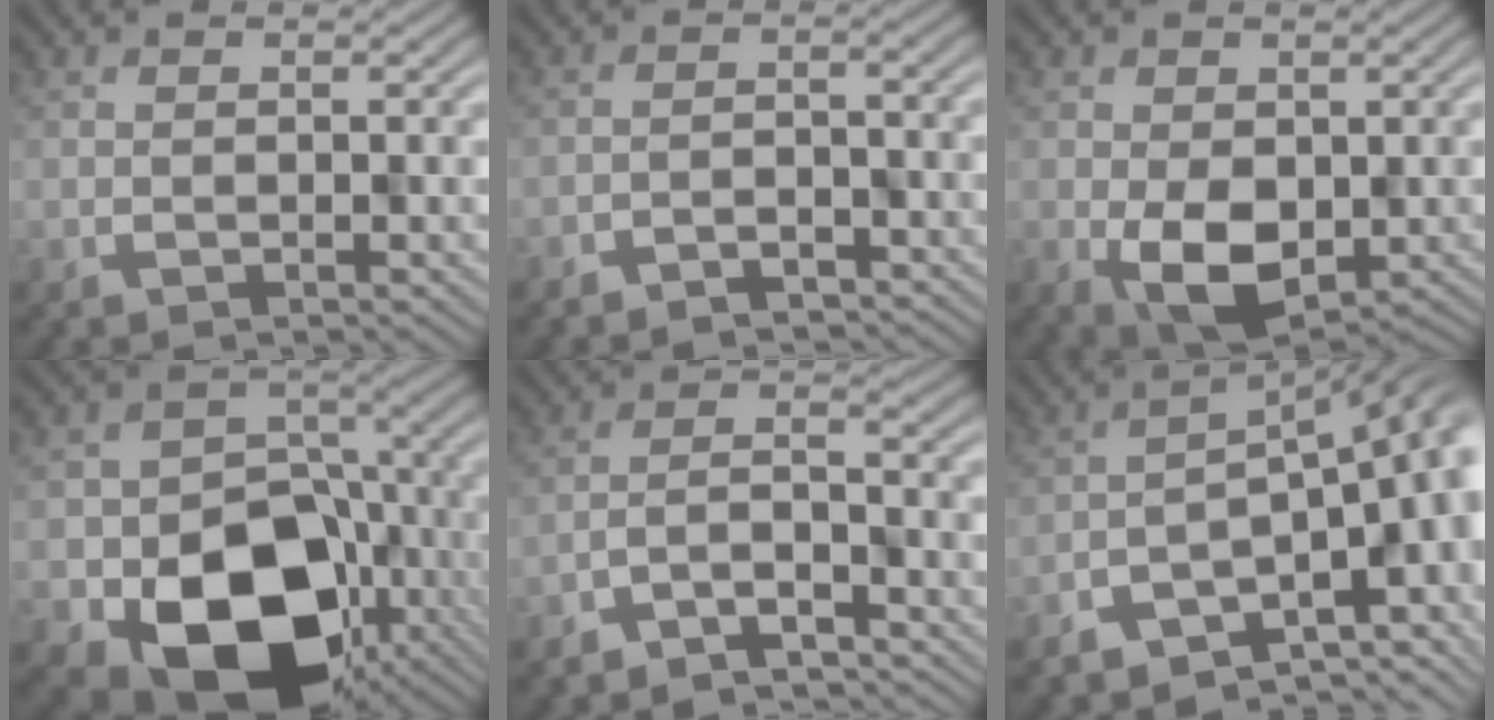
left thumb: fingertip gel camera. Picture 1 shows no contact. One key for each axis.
{"total": 3.3, "fx": -3.2, "fy": 0.6, "fz": 0.5, "tx": -0.013, "ty": -0.007, "tz": -0.046}
{"total": 7.3, "fx": -1.6, "fy": 5.0, "fz": 5.1, "tx": -0.102, "ty": -0.030, "tz": -0.013}
{"total": 15.2, "fx": -5.4, "fy": 11.4, "fz": 8.4, "tx": -0.142, "ty": -0.056, "tz": -0.073}
{"total": 4.9, "fx": -4.4, "fy": 1.3, "fz": 1.7, "tx": -0.026, "ty": -0.003, "tz": -0.076}
{"total": 10.1, "fx": -3.6, "fy": 3.7, "fz": 8.6, "tx": -0.126, "ty": -0.013, "tz": -0.047}